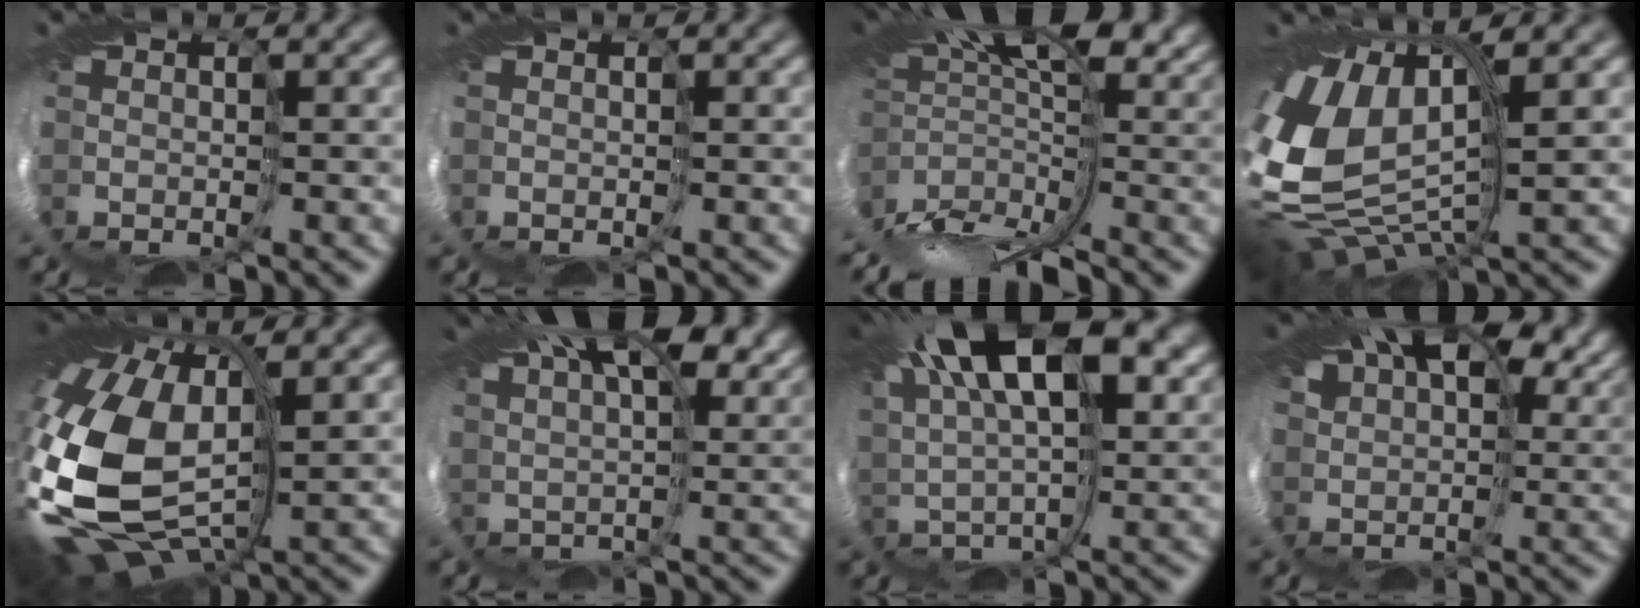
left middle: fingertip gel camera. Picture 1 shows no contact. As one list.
[{"total": 0.0}, {"total": 8.1, "force": [-3.9, 1.9, 6.9], "torque": [-0.120, 0.015, -0.075]}, {"total": 11.6, "force": [2.0, 6.5, 9.4], "torque": [-0.232, 0.000, 0.034]}, {"total": 13.9, "force": [-1.5, 9.0, 10.6], "torque": [-0.281, -0.025, -0.027]}, {"total": 9.9, "force": [6.6, 3.4, 6.6], "torque": [-0.096, 0.048, 0.080]}, {"total": 11.3, "force": [5.8, 4.1, 8.8], "torque": [-0.152, 0.037, 0.080]}, {"total": 12.7, "force": [7.9, 7.1, 7.1], "torque": [-0.137, 0.042, 0.135]}]